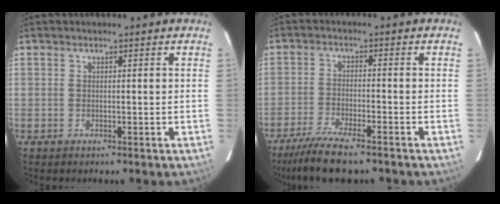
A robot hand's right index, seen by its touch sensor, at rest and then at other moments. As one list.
[{"total": 9.4, "force": [-7.6, 0.8, 5.5], "torque": [-0.093, -0.023, -0.125]}]